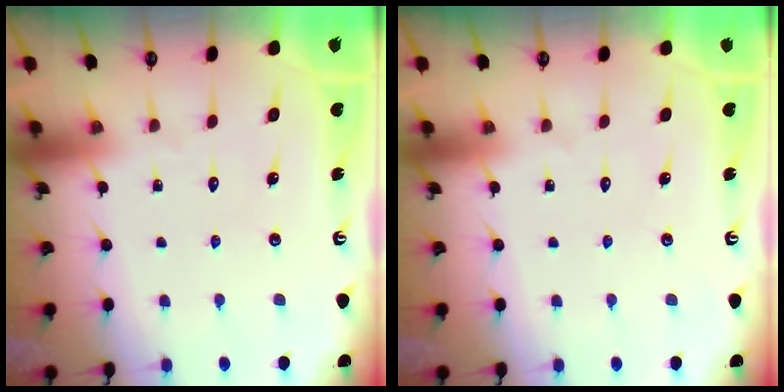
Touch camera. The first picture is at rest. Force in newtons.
{"total": 0.0}